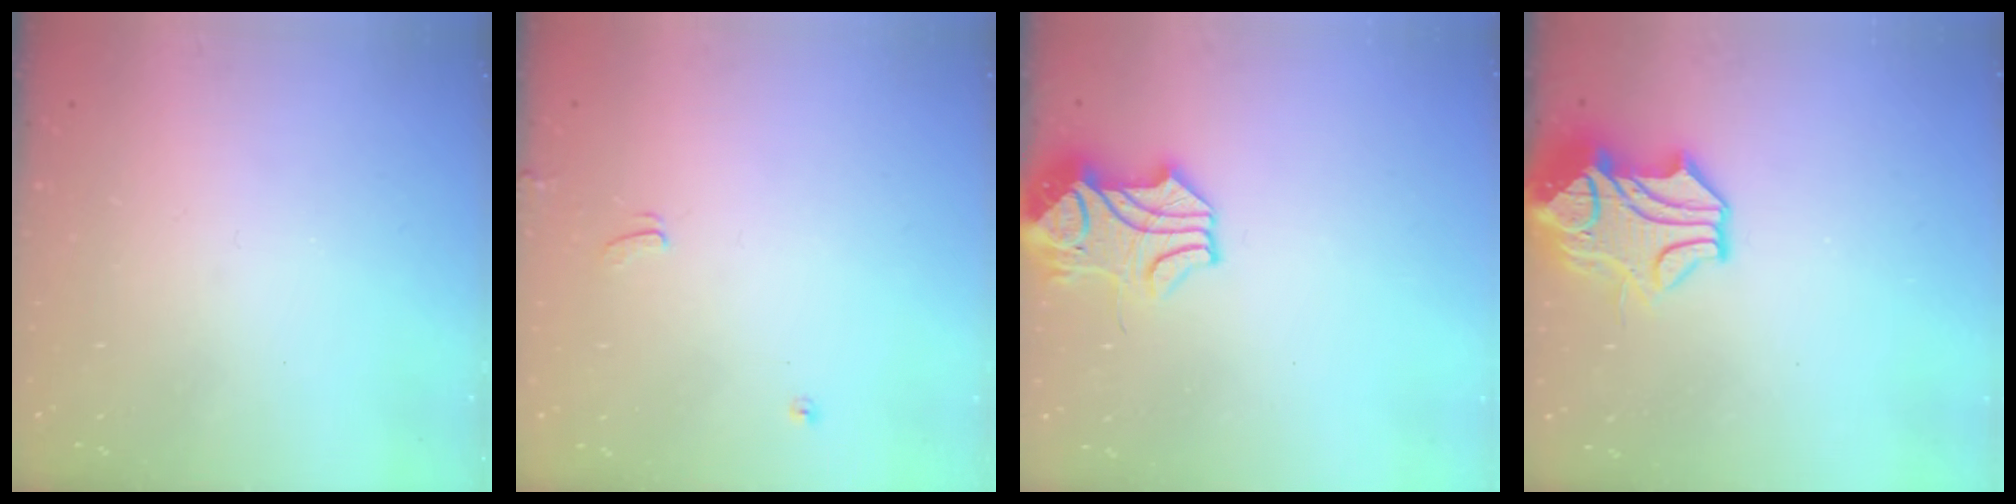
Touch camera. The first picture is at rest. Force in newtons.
{"total": 0.0}
{"total": 4.2, "press": 4.1, "slide": 0.5}
{"total": 4.2, "press": 4.0, "slide": 1.3}